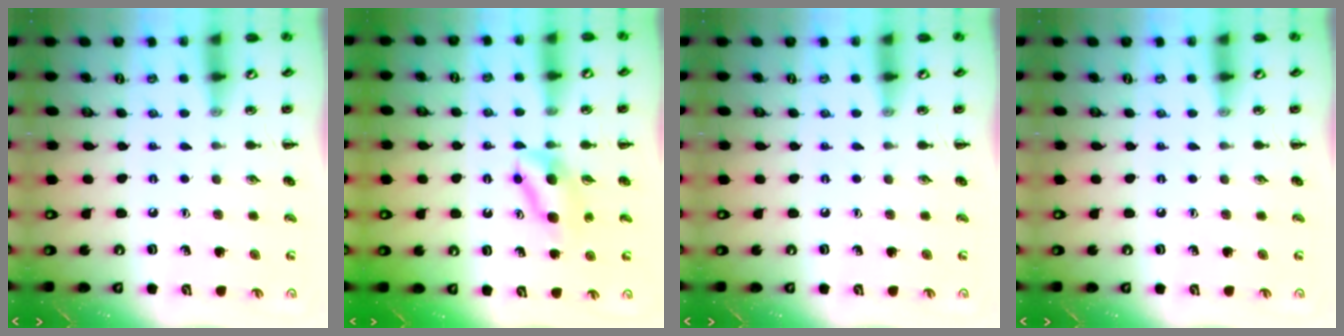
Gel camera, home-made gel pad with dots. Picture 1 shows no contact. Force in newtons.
{"total": 5.3, "press": 5.2, "slide": 1.0}
{"total": 0.0}
{"total": 0.0}